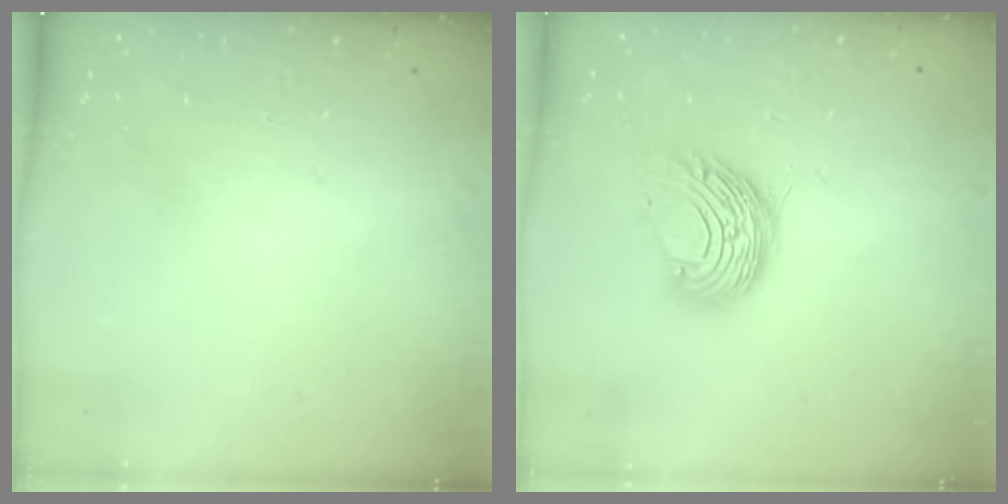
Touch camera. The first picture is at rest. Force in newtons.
{"total": 10.6, "press": 10.6, "slide": 0.5}